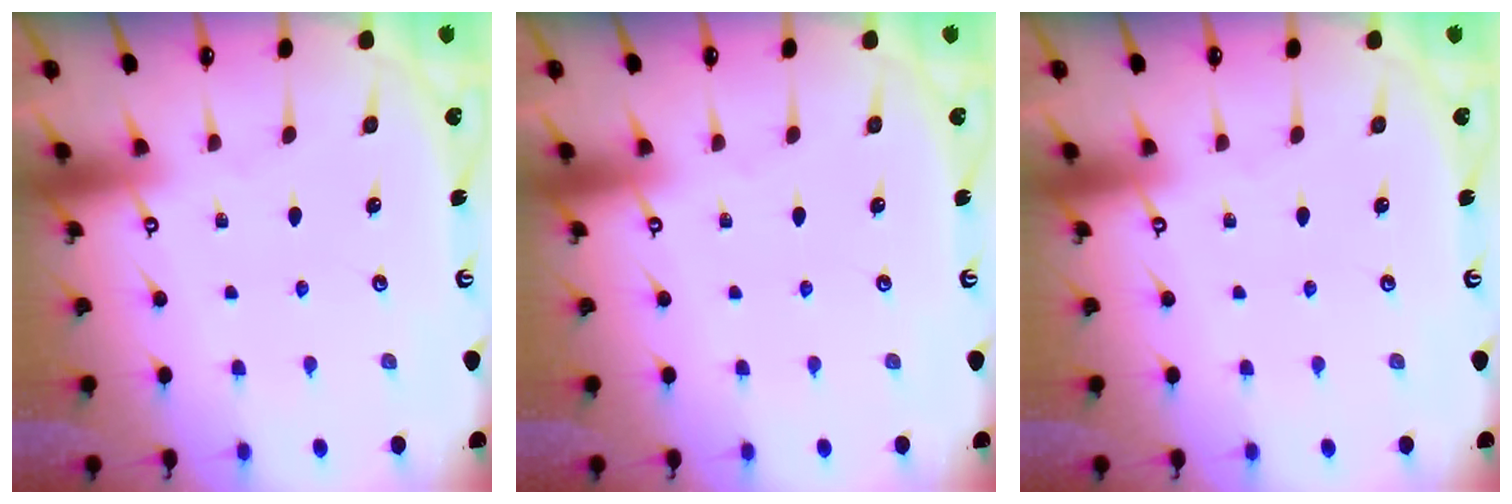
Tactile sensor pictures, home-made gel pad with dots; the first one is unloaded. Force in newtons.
{"total": 0.0}
{"total": 0.0}